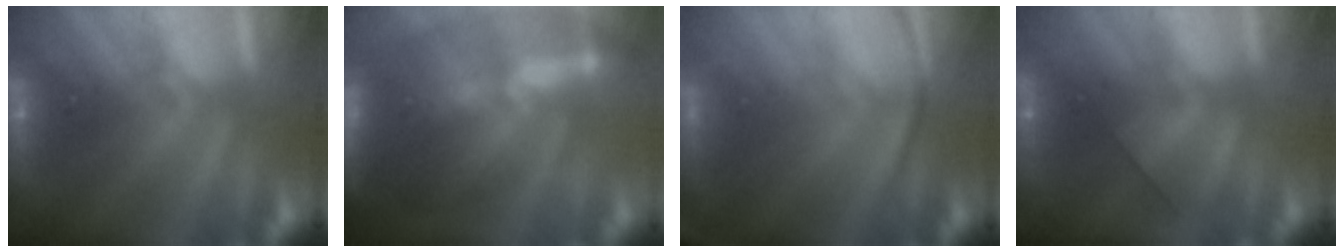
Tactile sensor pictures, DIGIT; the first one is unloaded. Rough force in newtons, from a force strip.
{"total": 10.3}
{"total": 2.5}
{"total": 2.8}